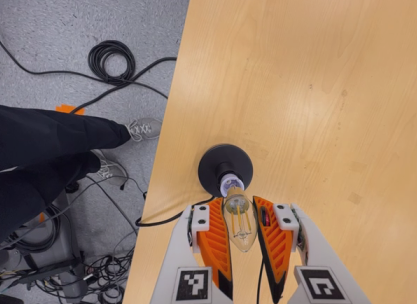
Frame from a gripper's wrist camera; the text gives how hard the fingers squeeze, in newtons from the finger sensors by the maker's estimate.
{"total": 21.2, "left": 24.2, "right": 18.3}